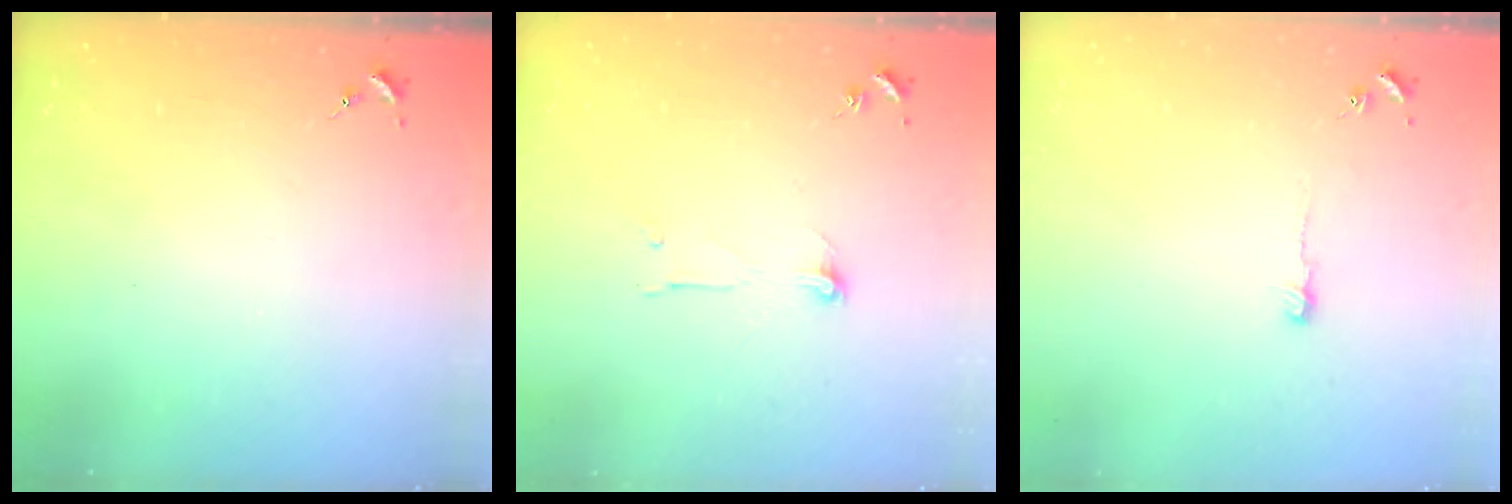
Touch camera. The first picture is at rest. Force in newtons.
{"total": 4.0, "press": 4.0, "slide": 0.3}
{"total": 4.0, "press": 4.0, "slide": 0.4}